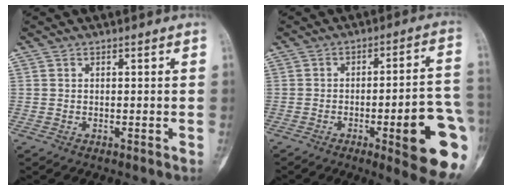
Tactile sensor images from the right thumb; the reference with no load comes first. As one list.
[{"total": 17.5, "force": [-5.7, 3.4, 16.1], "torque": [-0.161, 0.024, -0.064]}]